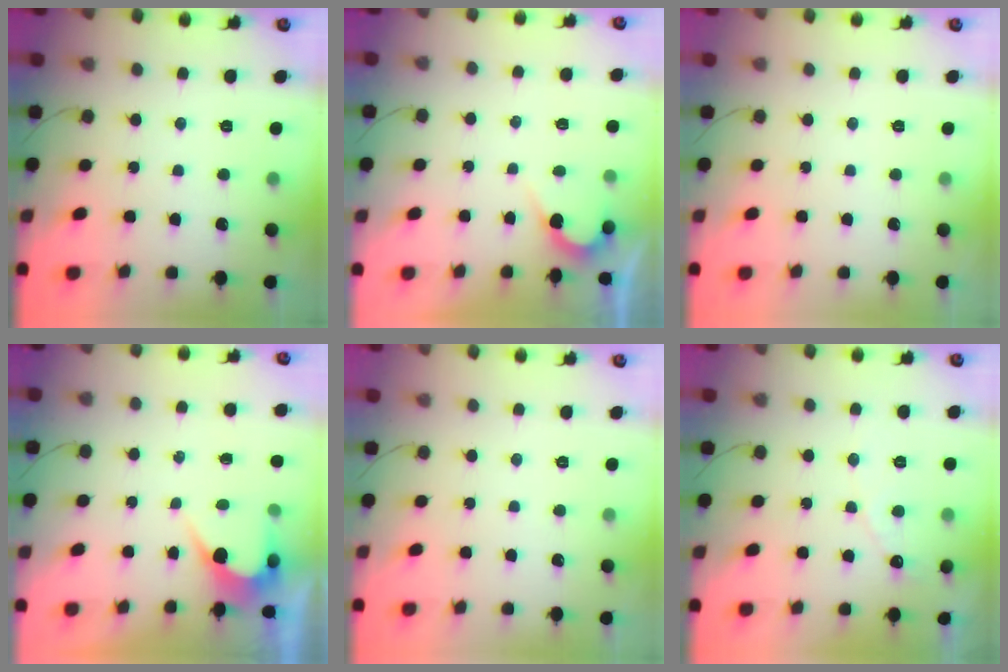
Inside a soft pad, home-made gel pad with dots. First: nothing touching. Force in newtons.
{"total": 2.7, "press": 2.7, "slide": 0.2}
{"total": 0.0}
{"total": 3.6, "press": 3.6, "slide": 0.2}
{"total": 0.0}
{"total": 3.9, "press": 3.9, "slide": 0.2}